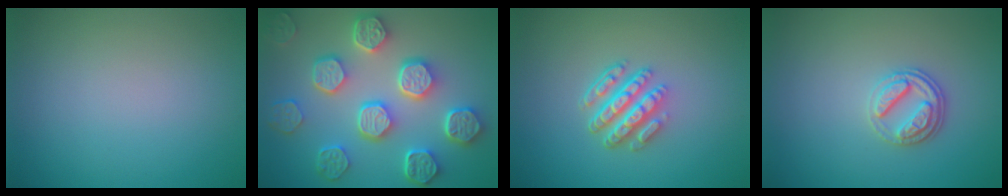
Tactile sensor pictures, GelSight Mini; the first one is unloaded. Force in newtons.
{"total": 8.0, "press": 6.3, "slide": 5.0}
{"total": 4.8, "press": 3.6, "slide": 3.2}
{"total": 2.8, "press": 2.6, "slide": 1.1}